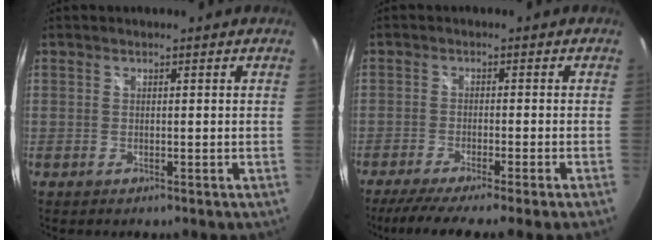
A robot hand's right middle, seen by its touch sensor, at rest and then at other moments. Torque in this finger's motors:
{"motor_torque": [1.10, -1.04, 0.16, 0.09]}